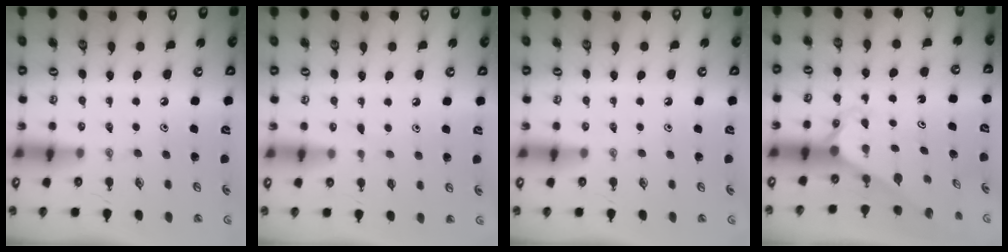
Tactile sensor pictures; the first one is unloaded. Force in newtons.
{"total": 5.0, "press": 5.0, "slide": 0.5}
{"total": 0.0}
{"total": 2.4, "press": 2.4, "slide": 0.2}